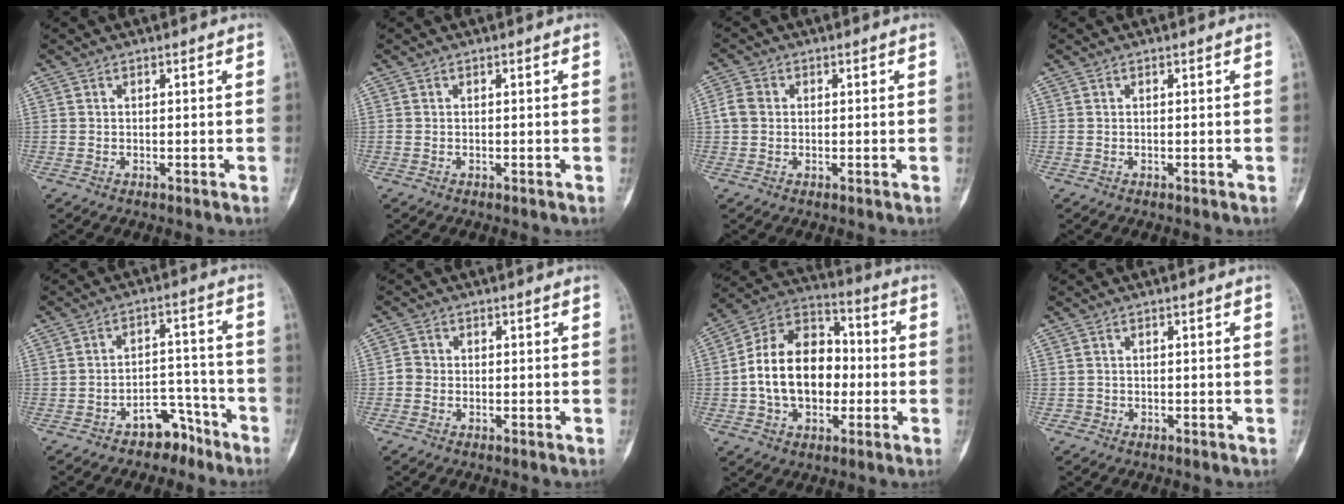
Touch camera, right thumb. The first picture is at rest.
{"total": 0.0}
{"total": 3.3, "force": [0.1, 2.8, 1.7], "torque": [-0.028, 0.009, -0.006]}
{"total": 0.0}
{"total": 6.8, "force": [-4.9, 4.2, 2.2], "torque": [0.000, 0.072, -0.077]}
{"total": 2.1, "force": [-0.6, 1.9, 0.7], "torque": [0.001, 0.008, -0.020]}
{"total": 18.1, "force": [-1.3, 12.7, 12.9], "torque": [-0.189, 0.036, -0.025]}
{"total": 0.9, "force": [-0.4, 0.8, -0.1], "torque": [0.003, 0.005, -0.008]}